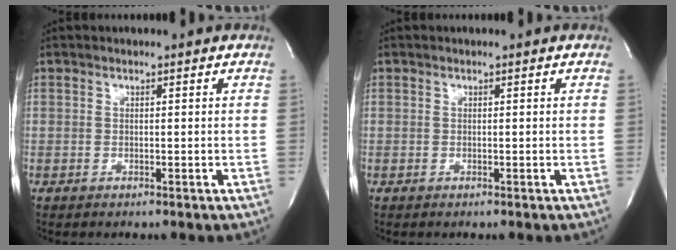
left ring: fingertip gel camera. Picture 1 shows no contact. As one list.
[{"total": 0.0}]